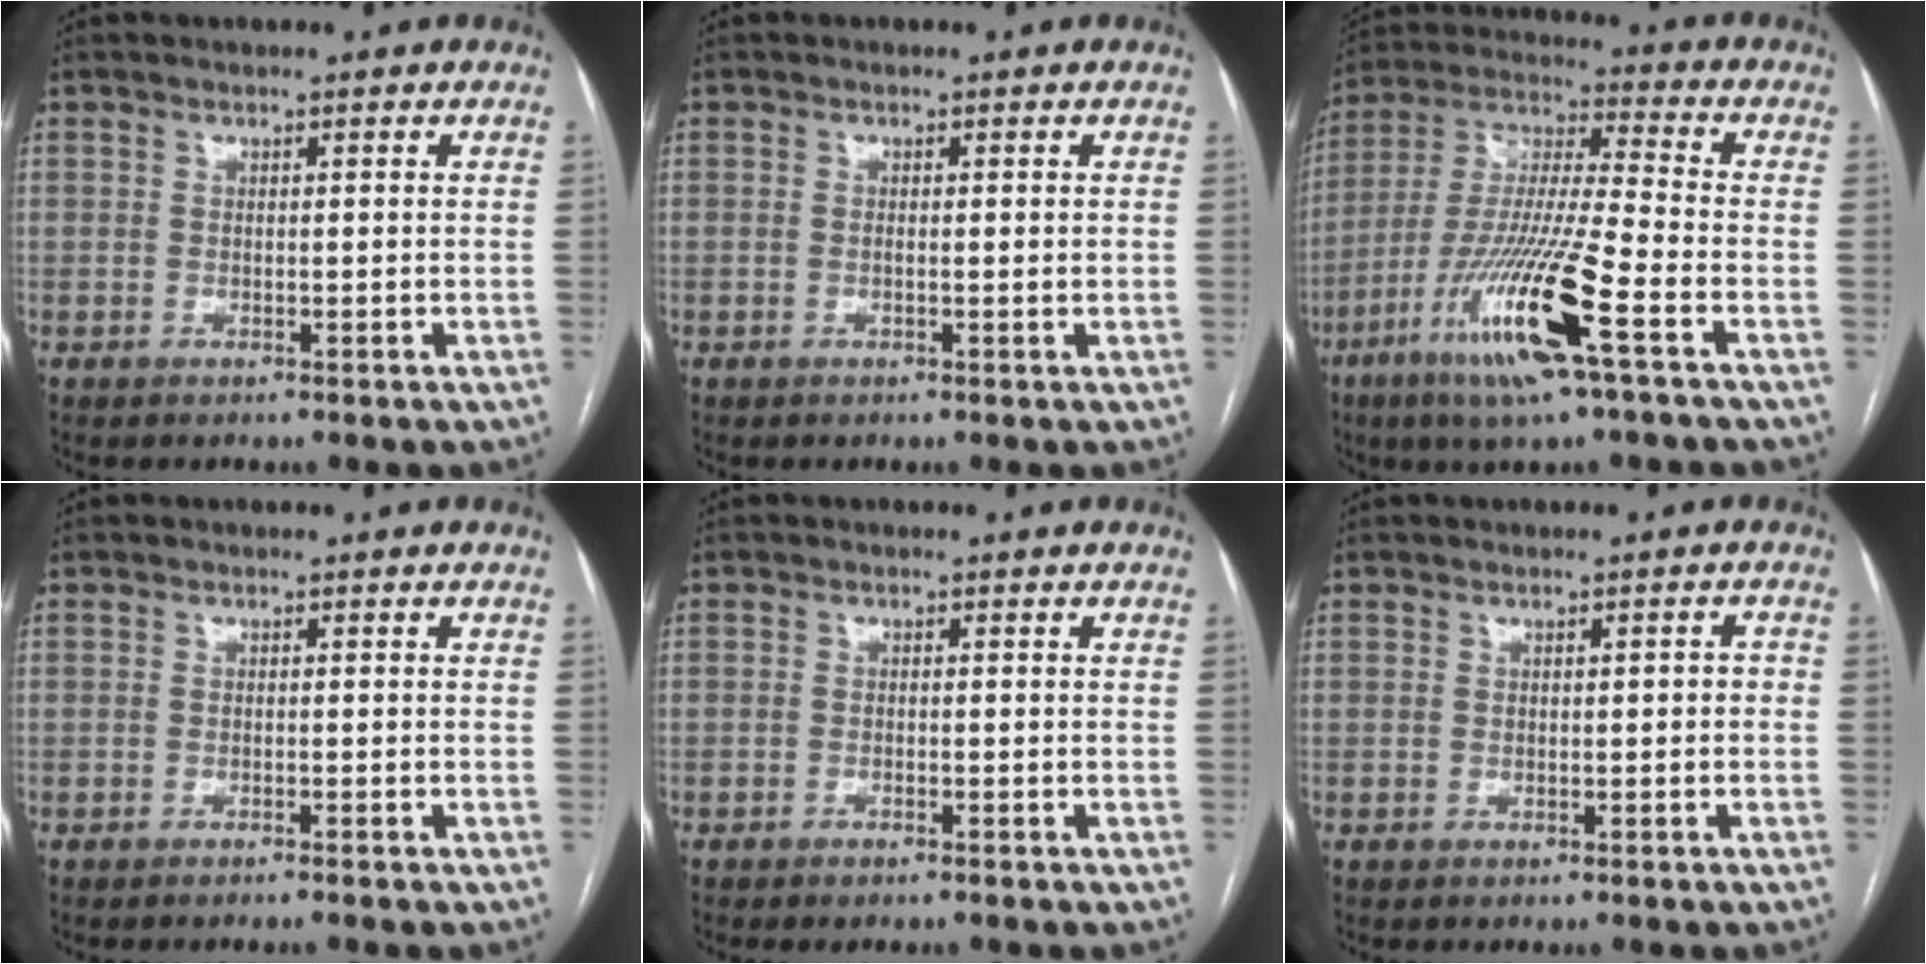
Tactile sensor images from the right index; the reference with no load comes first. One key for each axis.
{"total": 1.4, "fx": 0.0, "fy": 0.3, "fz": 1.4, "tx": -0.022, "ty": -0.002, "tz": 0.002}
{"total": 17.3, "fx": -8.0, "fy": 0.5, "fz": 15.3, "tx": -0.320, "ty": -0.027, "tz": -0.152}
{"total": 1.7, "fx": -1.5, "fy": -0.4, "fz": 0.7, "tx": -0.007, "ty": 0.004, "tz": -0.020}
{"total": 1.1, "fx": -1.0, "fy": 0.0, "fz": 0.5, "tx": -0.011, "ty": -0.001, "tz": -0.015}
{"total": 1.0, "fx": -0.3, "fy": 0.4, "fz": 0.9, "tx": -0.008, "ty": 0.004, "tz": -0.004}